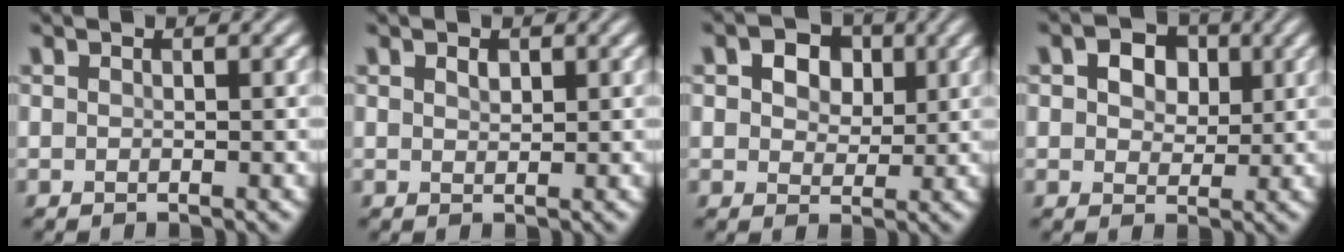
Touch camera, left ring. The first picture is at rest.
{"total": 0.9, "force": [0.6, 0.5, 0.5], "torque": [-0.010, 0.000, 0.012]}
{"total": 5.3, "force": [2.3, 3.6, 3.1], "torque": [-0.054, 0.007, 0.018]}
{"total": 4.6, "force": [1.8, 3.1, 2.8], "torque": [-0.043, 0.006, 0.008]}